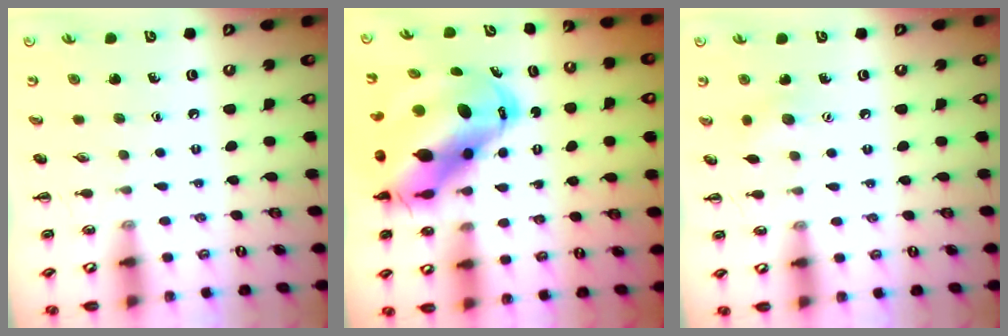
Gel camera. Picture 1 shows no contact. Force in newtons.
{"total": 15.8, "press": 15.3, "slide": 4.1}
{"total": 5.2, "press": 5.0, "slide": 1.2}